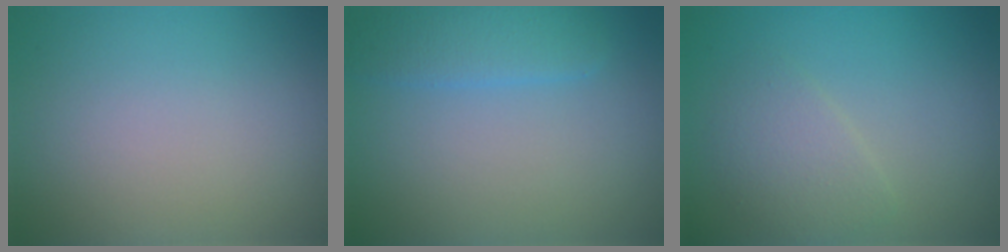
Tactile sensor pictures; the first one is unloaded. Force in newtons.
{"total": 2.8, "press": 2.8, "slide": 0.1}
{"total": 2.5, "press": 2.5, "slide": 0.1}